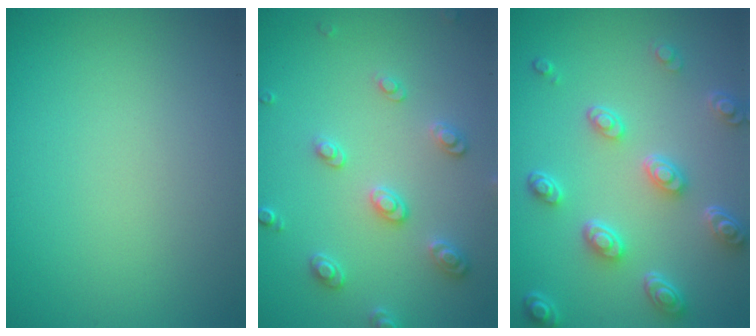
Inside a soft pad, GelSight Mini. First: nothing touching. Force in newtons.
{"total": 2.6, "press": 2.6, "slide": 0.2}
{"total": 5.0, "press": 3.7, "slide": 3.3}